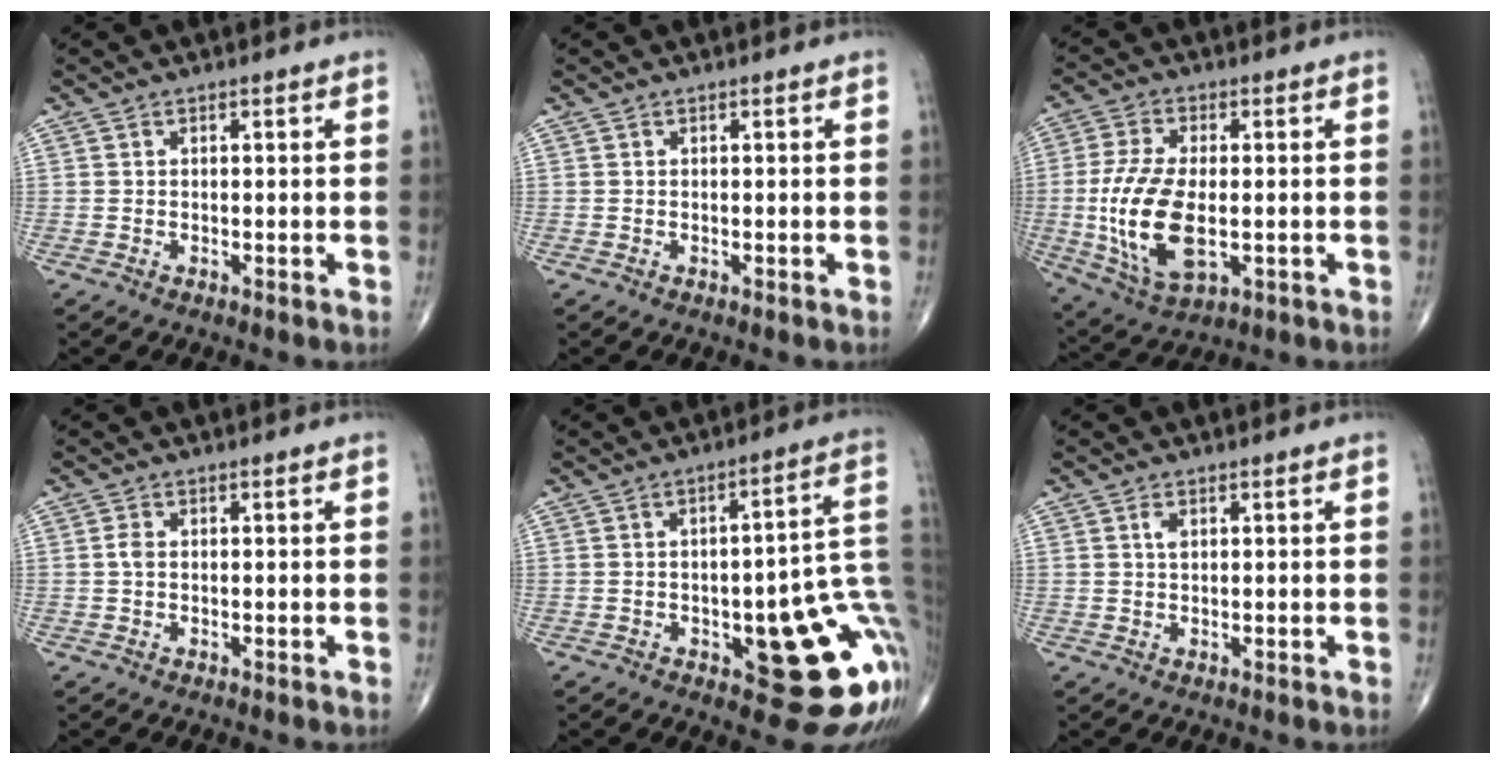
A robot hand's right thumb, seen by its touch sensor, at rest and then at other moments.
{"total": 0.0}
{"total": 15.2, "force": [-1.9, 7.6, 13.0], "torque": [-0.270, -0.008, -0.025]}
{"total": 1.5, "force": [0.0, 0.9, 1.1], "torque": [-0.022, 0.001, -0.003]}
{"total": 20.0, "force": [-3.9, 7.0, 18.3], "torque": [-0.171, 0.024, -0.033]}
{"total": 1.6, "force": [0.5, 0.9, 1.2], "torque": [-0.023, 0.002, 0.010]}